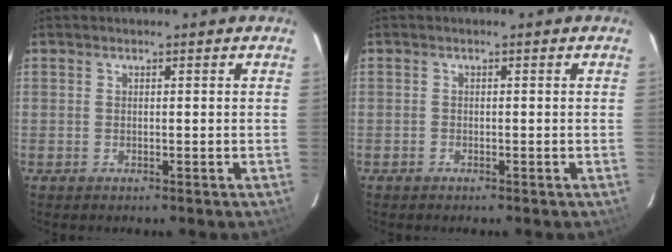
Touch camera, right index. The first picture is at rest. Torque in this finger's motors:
{"motor_torque": [0.02, -0.06, -0.18, -0.08]}